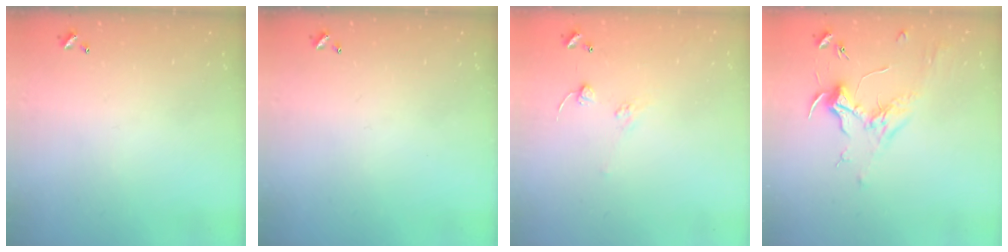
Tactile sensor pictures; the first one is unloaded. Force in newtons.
{"total": 0.0}
{"total": 6.5, "press": 6.4, "slide": 0.6}
{"total": 1.8, "press": 1.7, "slide": 0.6}